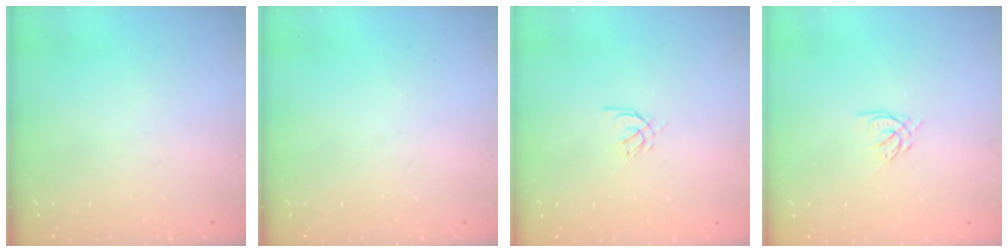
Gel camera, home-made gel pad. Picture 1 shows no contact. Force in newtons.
{"total": 0.0}
{"total": 2.4, "press": 2.4, "slide": 0.6}
{"total": 3.3, "press": 3.3, "slide": 0.3}